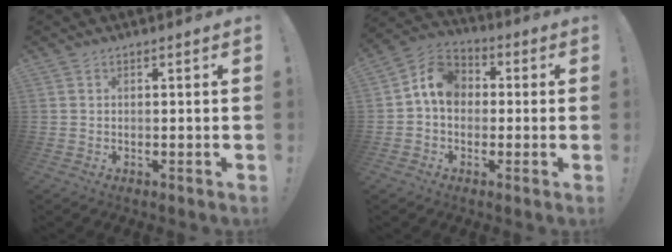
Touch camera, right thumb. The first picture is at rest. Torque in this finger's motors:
{"motor_torque": [1.20, 1.35, 0.73, -0.73, -0.01]}